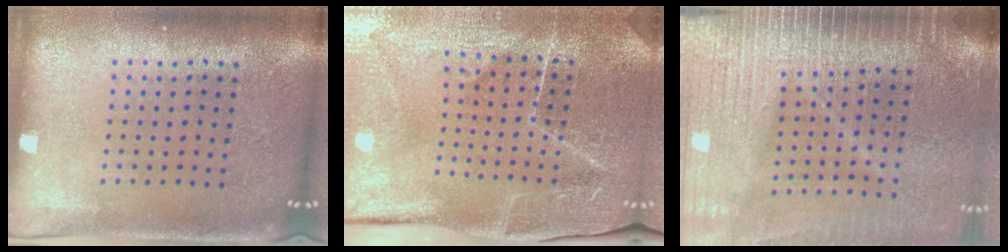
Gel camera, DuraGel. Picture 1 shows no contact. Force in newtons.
{"total": 3.8, "press": 3.7, "slide": 0.2}
{"total": 3.9, "press": 3.4, "slide": 1.9}